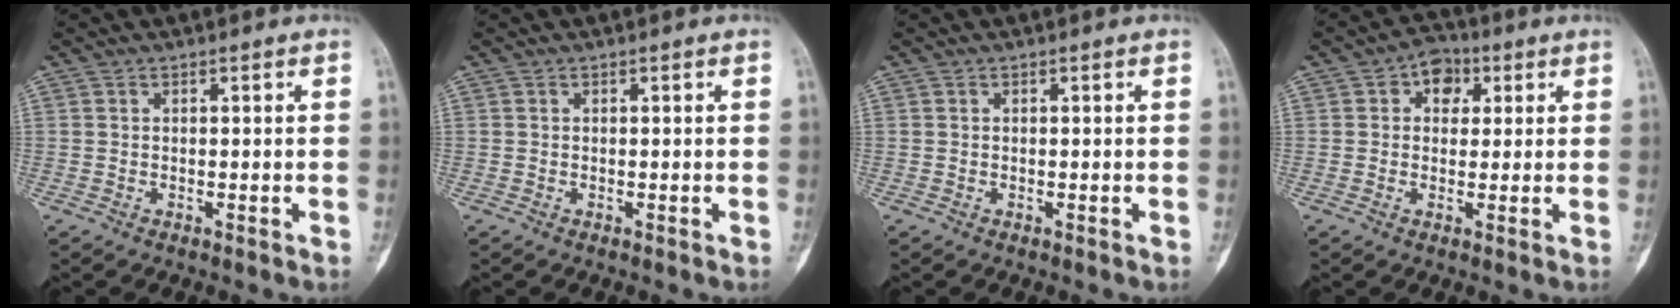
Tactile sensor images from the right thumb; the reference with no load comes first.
{"total": 0.0}
{"total": 0.0}
{"total": 5.9, "force": [1.9, 4.5, 3.4], "torque": [-0.018, 0.008, 0.019]}